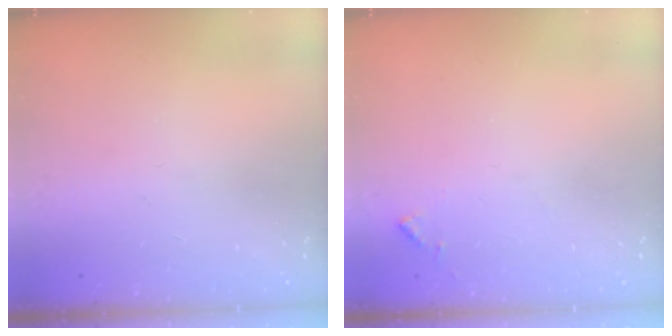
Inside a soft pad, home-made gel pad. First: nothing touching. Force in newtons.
{"total": 5.8, "press": 5.7, "slide": 0.7}